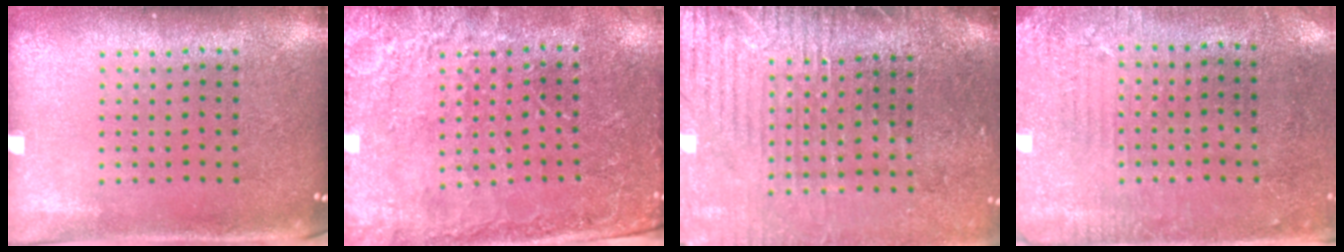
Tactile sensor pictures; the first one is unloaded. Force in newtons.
{"total": 2.7, "press": 2.6, "slide": 0.3}
{"total": 3.7, "press": 3.4, "slide": 1.4}
{"total": 2.9, "press": 2.4, "slide": 1.6}